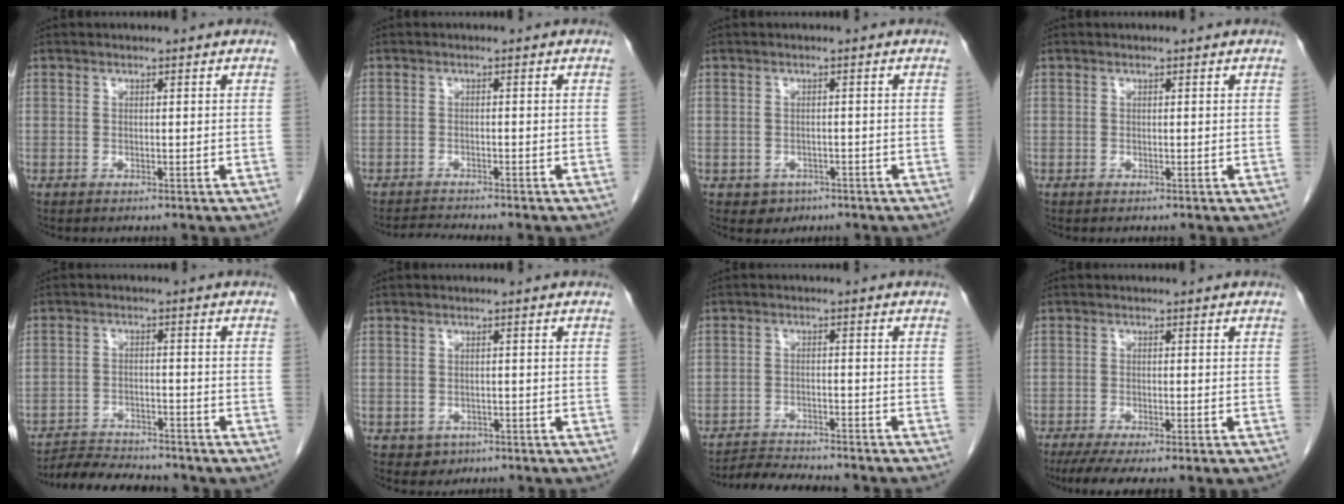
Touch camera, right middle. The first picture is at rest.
{"total": 2.5, "force": [-2.3, -0.9, 0.1], "torque": [-0.012, -0.017, -0.040]}
{"total": 2.0, "force": [-1.1, 1.7, 0.3], "torque": [-0.009, 0.005, -0.009]}
{"total": 0.0}
{"total": 8.1, "force": [-7.8, 1.4, 1.9], "torque": [-0.032, -0.003, -0.120]}
{"total": 1.8, "force": [-0.9, 1.5, 0.3], "torque": [-0.008, 0.004, -0.007]}
{"total": 6.3, "force": [-6.1, -0.4, 1.4], "torque": [-0.024, -0.014, -0.097]}
{"total": 7.4, "force": [-5.5, 0.7, 4.9], "torque": [-0.072, -0.016, -0.083]}